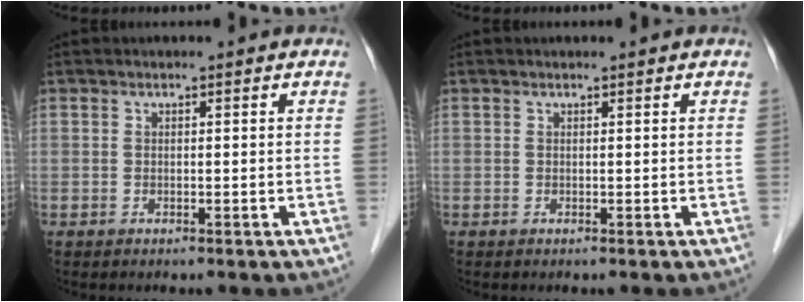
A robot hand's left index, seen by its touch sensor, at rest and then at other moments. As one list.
[{"total": 0.0}]